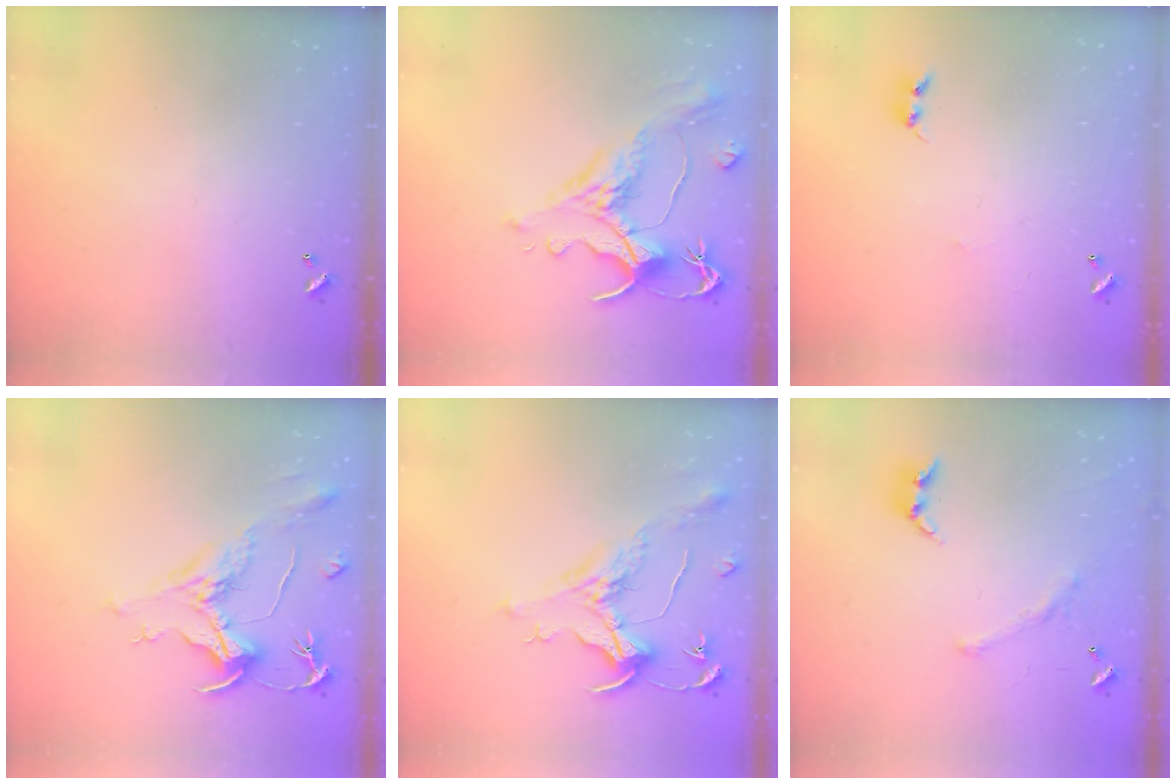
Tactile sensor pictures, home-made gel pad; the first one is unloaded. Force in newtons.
{"total": 1.6, "press": 0.4, "slide": 1.5}
{"total": 2.5, "press": 2.5, "slide": 0.4}
{"total": 2.1, "press": 1.6, "slide": 1.3}
{"total": 1.6, "press": 1.4, "slide": 0.7}
{"total": 1.5, "press": 1.0, "slide": 1.2}